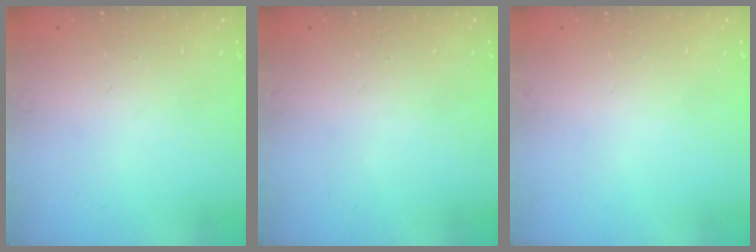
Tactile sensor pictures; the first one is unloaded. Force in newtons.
{"total": 0.0}
{"total": 0.0}